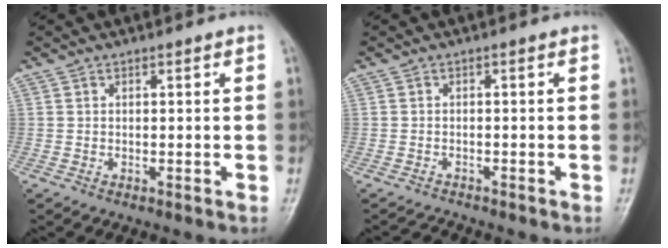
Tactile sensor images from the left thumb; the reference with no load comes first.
{"total": 1.3, "force": [-1.2, -0.1, -0.3], "torque": [-0.004, -0.004, -0.022]}